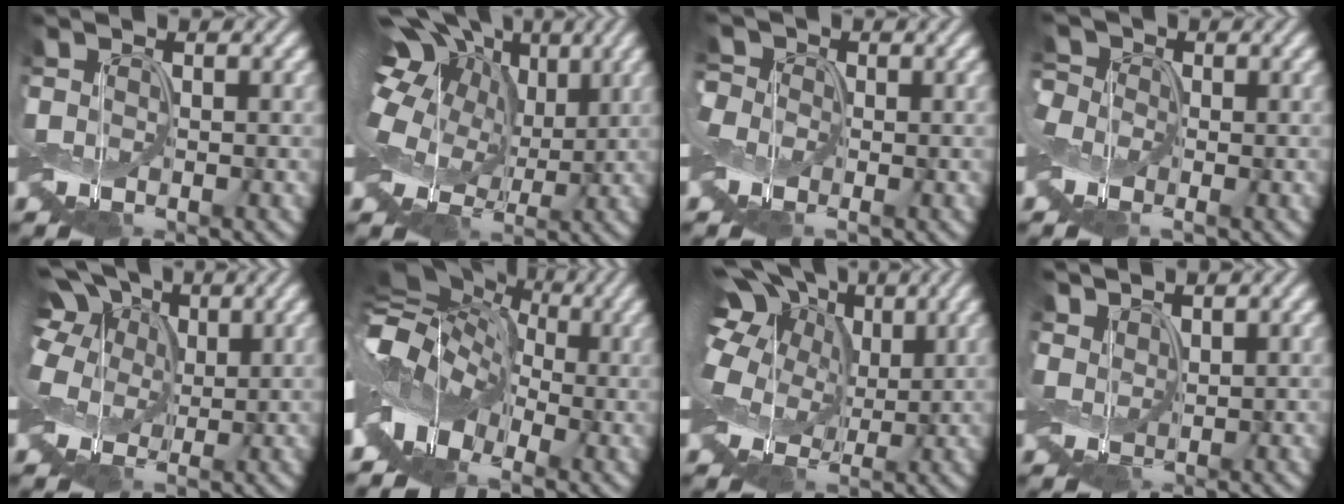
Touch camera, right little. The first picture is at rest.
{"total": 17.5, "force": [4.2, 12.5, 11.6], "torque": [-0.260, 0.040, 0.061]}
{"total": 4.1, "force": [1.2, 3.5, 1.8], "torque": [-0.056, 0.026, -0.006]}
{"total": 3.2, "force": [0.2, 2.8, 1.4], "torque": [-0.045, 0.025, -0.019]}
{"total": 7.3, "force": [2.7, 5.1, 4.5], "torque": [-0.113, 0.032, 0.031]}
{"total": 9.7, "force": [-2.0, 7.1, 6.2], "torque": [-0.108, 0.011, -0.049]}
{"total": 15.5, "force": [4.5, 11.2, 9.7], "torque": [-0.231, 0.040, 0.072]}
{"total": 1.7, "force": [1.5, 0.7, 0.6], "torque": [-0.023, 0.006, 0.023]}